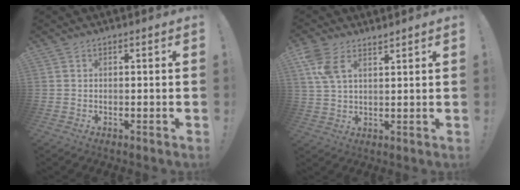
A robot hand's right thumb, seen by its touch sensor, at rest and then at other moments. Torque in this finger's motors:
{"motor_torque": [0.10, 0.16, 0.29, 0.04, 0.06]}